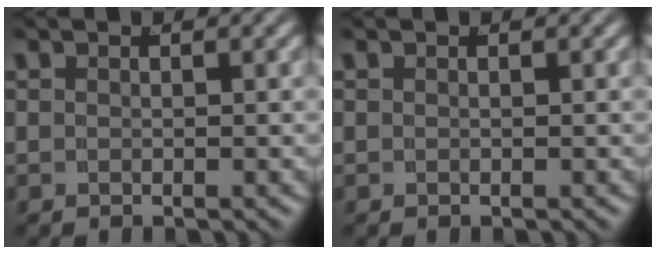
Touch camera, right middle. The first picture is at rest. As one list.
[{"total": 0.0}]